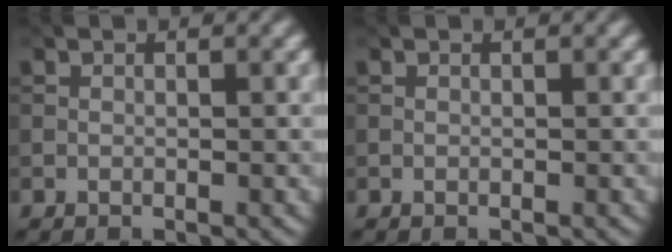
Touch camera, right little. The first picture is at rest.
{"total": 0.0}